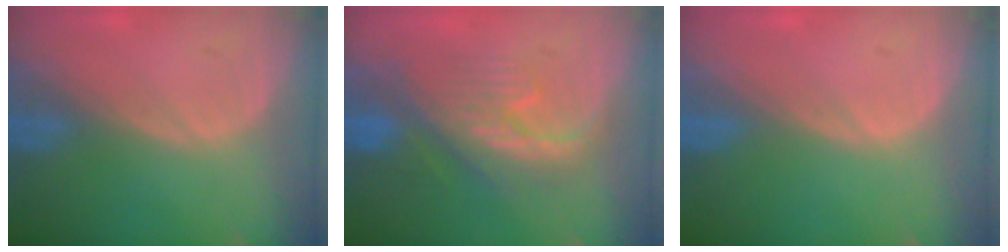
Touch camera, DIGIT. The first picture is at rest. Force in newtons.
{"total": 8.0, "press": 7.9, "slide": 1.1}
{"total": 0.0}